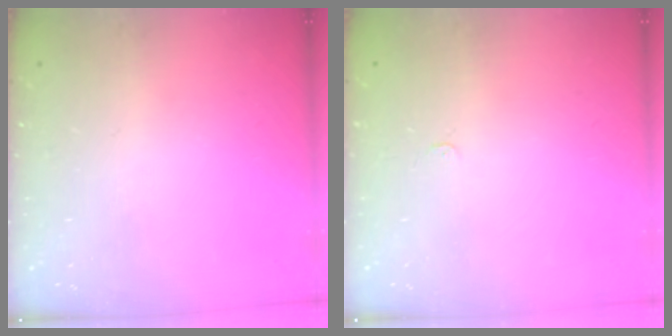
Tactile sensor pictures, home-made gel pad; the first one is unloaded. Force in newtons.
{"total": 2.4, "press": 2.4, "slide": 0.3}